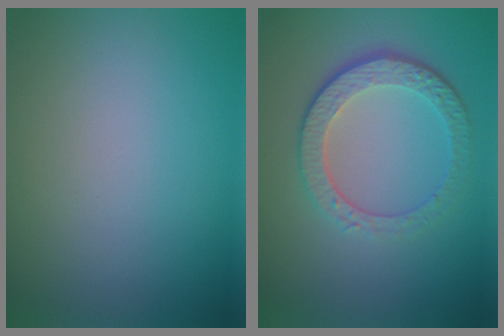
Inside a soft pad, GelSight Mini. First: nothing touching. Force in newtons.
{"total": 4.7, "press": 3.3, "slide": 3.3}